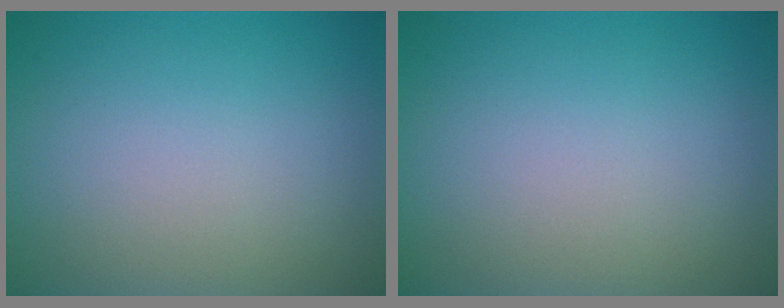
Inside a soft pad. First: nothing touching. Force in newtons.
{"total": 0.0}